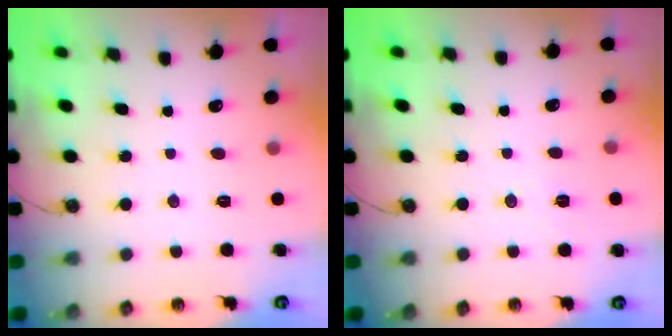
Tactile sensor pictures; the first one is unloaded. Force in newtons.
{"total": 6.1, "press": 4.1, "slide": 4.5}